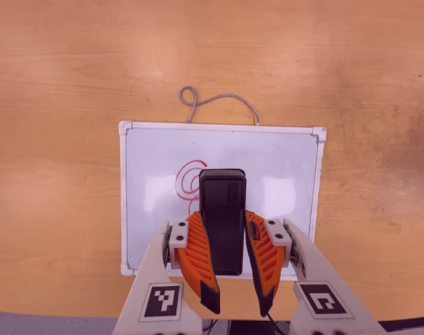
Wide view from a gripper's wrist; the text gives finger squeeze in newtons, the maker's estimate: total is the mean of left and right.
{"total": 10.8, "left": 7.1, "right": 14.6}